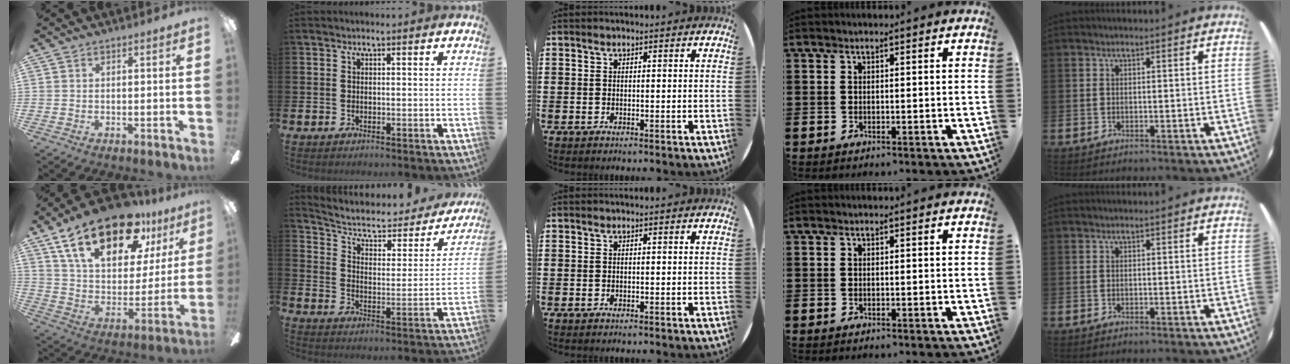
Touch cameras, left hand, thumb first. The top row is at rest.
{"thumb": {"total": 24.4, "force": [14.6, 11.6, 15.8], "torque": [-0.265, -0.075, 0.250]}, "index": {"total": 6.3, "force": [5.2, 2.6, 2.5], "torque": [-0.071, -0.038, 0.079]}}